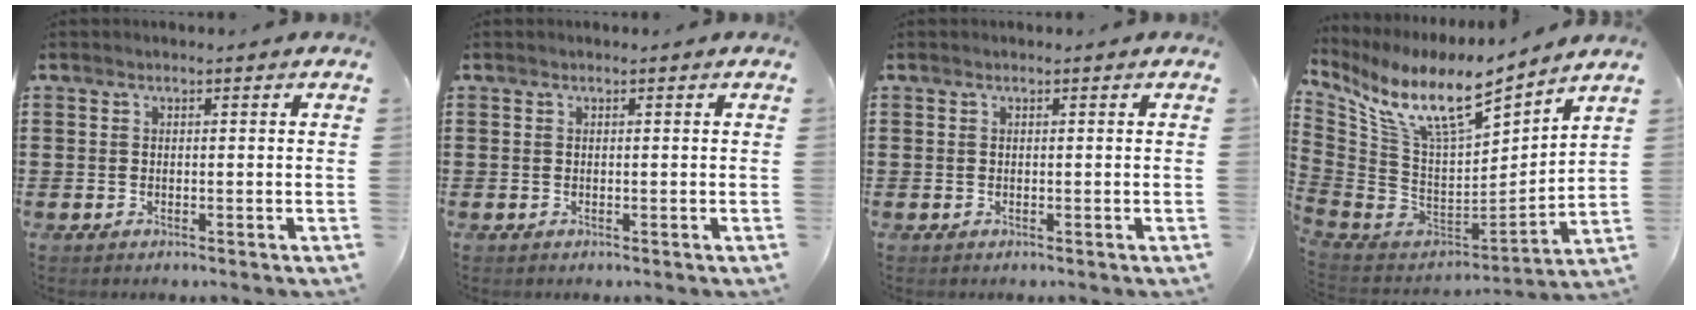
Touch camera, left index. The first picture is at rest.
{"total": 0.0}
{"total": 0.0}
{"total": 12.2, "force": [8.3, 2.6, 8.5], "torque": [-0.199, -0.067, 0.139]}